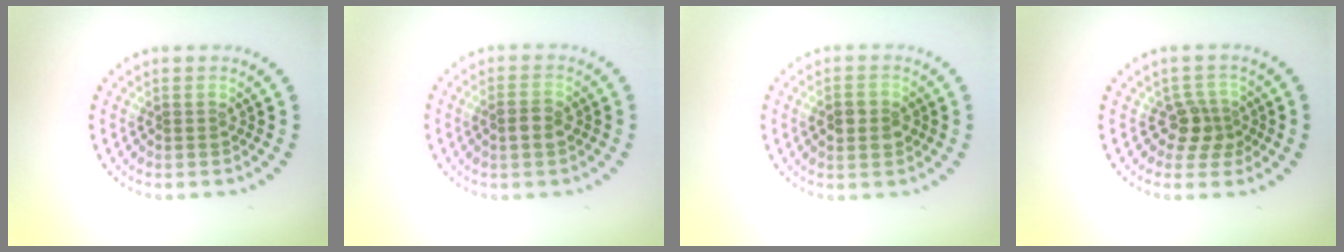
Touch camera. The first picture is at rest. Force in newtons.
{"total": 1.7, "press": 1.7, "slide": 0.2}
{"total": 2.7, "press": 2.7, "slide": 0.1}
{"total": 2.3, "press": 1.8, "slide": 1.4}